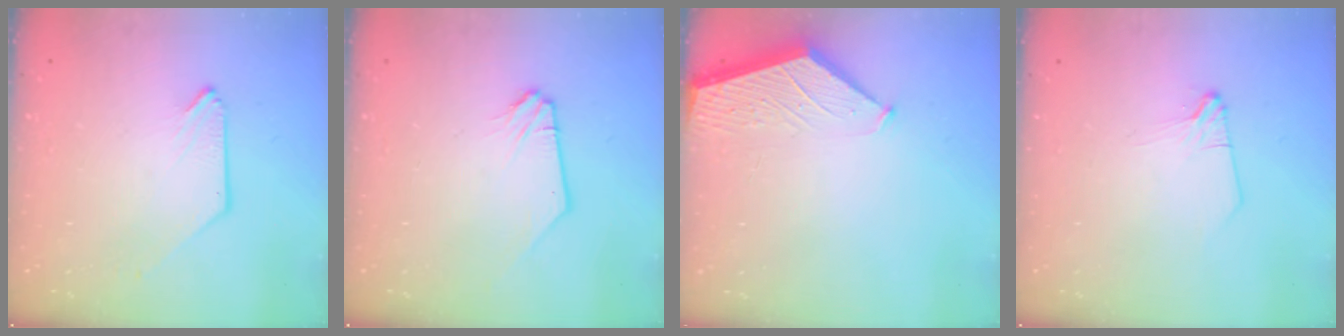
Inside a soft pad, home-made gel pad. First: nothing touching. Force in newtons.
{"total": 1.0, "press": 1.0, "slide": 0.1}
{"total": 1.6, "press": 1.6, "slide": 0.2}
{"total": 2.0, "press": 2.0, "slide": 0.4}